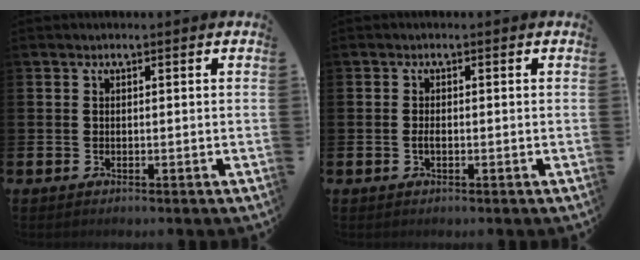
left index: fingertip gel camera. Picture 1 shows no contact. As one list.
[{"total": 1.0, "force": [-0.2, 0.4, 0.8], "torque": [-0.009, -0.001, -0.007]}]